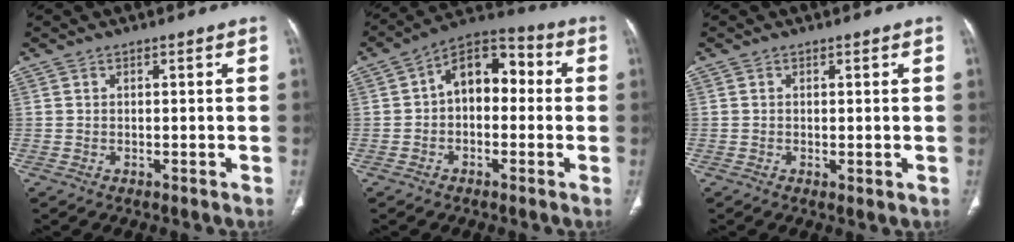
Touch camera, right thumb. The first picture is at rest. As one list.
[{"total": 11.0, "force": [0.4, 7.2, 8.3], "torque": [-0.094, 0.038, -0.011]}, {"total": 1.0, "force": [-0.1, 0.3, 0.9], "torque": [-0.021, -0.007, 0.000]}]